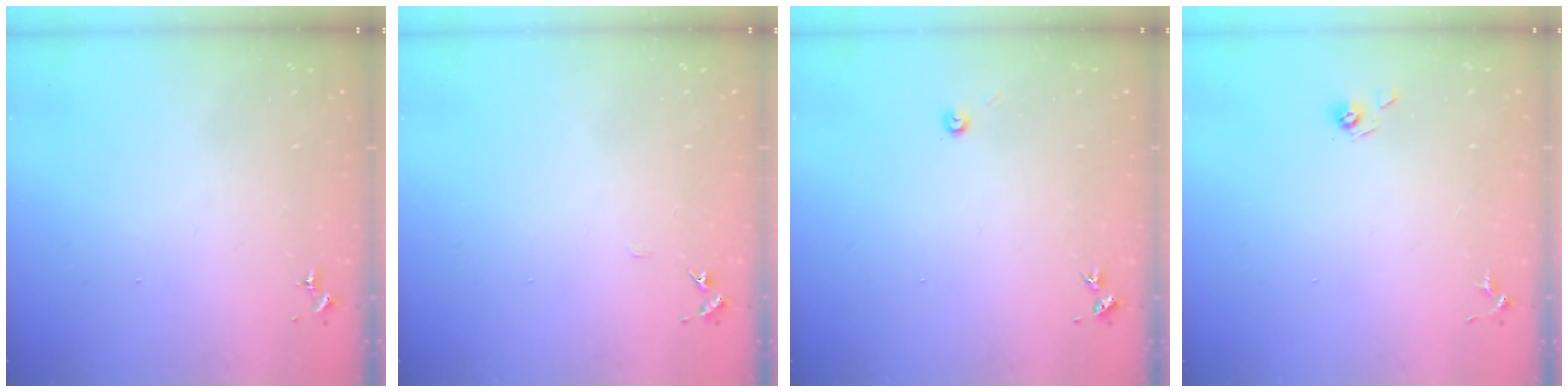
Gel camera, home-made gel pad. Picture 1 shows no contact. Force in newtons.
{"total": 4.0, "press": 4.0, "slide": 0.5}
{"total": 2.7, "press": 2.7, "slide": 0.2}
{"total": 5.4, "press": 5.2, "slide": 1.4}